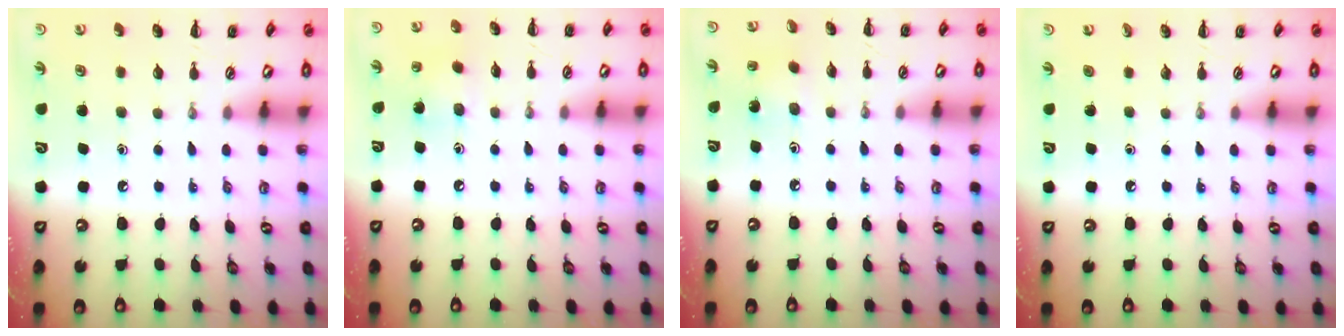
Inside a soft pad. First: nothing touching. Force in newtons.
{"total": 4.7, "press": 4.5, "slide": 1.2}
{"total": 1.8, "press": 1.6, "slide": 0.6}
{"total": 0.0}